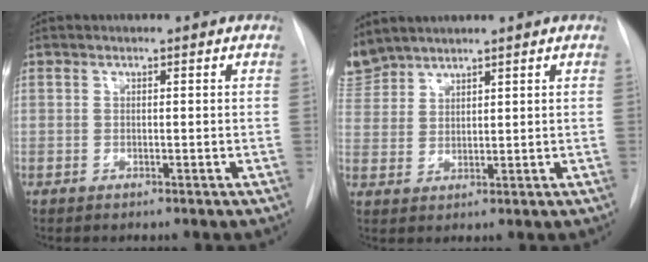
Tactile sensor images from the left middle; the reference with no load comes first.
{"total": 4.8, "force": [4.7, 1.1, 0.0], "torque": [-0.007, 0.010, 0.102]}